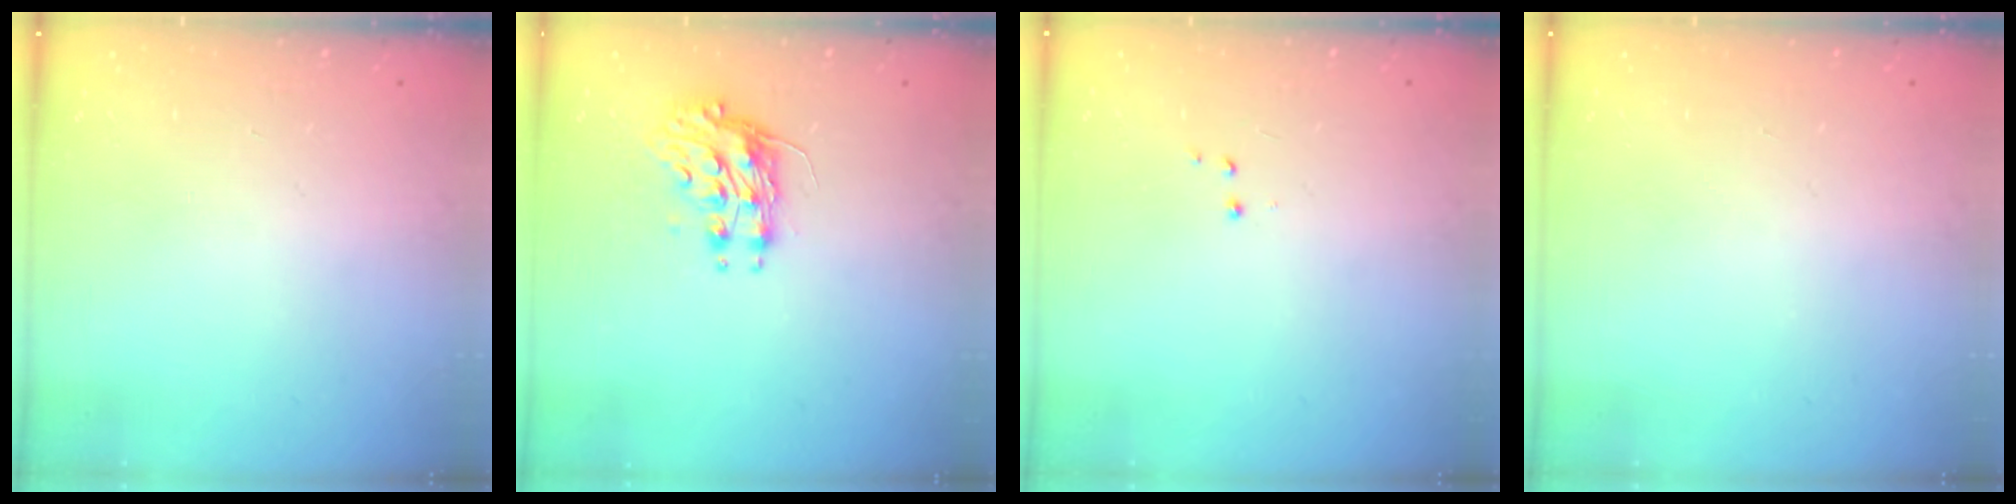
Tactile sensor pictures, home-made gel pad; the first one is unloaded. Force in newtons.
{"total": 8.4, "press": 8.4, "slide": 0.3}
{"total": 2.9, "press": 2.8, "slide": 0.7}
{"total": 0.0}